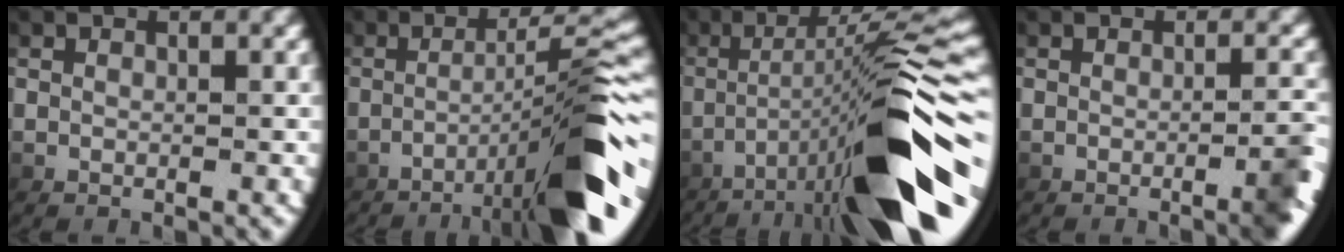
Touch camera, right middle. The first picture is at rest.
{"total": 8.7, "force": [-3.6, 0.3, 8.0], "torque": [-0.109, 0.015, -0.052]}
{"total": 11.8, "force": [-3.4, 1.5, 11.2], "torque": [-0.173, 0.010, -0.043]}
{"total": 2.8, "force": [-1.2, 0.2, 2.4], "torque": [-0.036, 0.002, -0.022]}